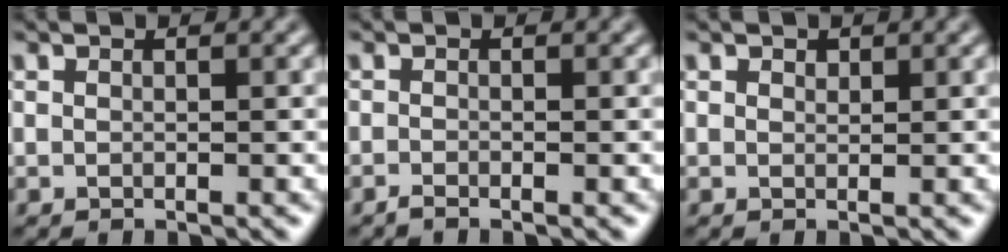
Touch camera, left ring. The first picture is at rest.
{"total": 0.7, "force": [-0.5, 0.0, 0.4], "torque": [-0.006, 0.000, -0.012]}
{"total": 0.6, "force": [0.5, 0.3, 0.2], "torque": [-0.003, -0.001, 0.008]}